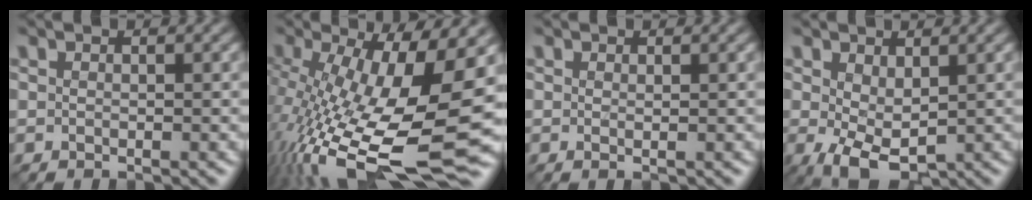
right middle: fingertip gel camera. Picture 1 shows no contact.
{"total": 16.0, "force": [-3.8, 5.6, 14.5], "torque": [-0.267, -0.026, -0.058]}
{"total": 0.6, "force": [0.1, 0.1, 0.5], "torque": [-0.005, -0.003, 0.000]}
{"total": 4.4, "force": [-0.4, 2.3, 3.7], "torque": [-0.082, -0.010, -0.001]}